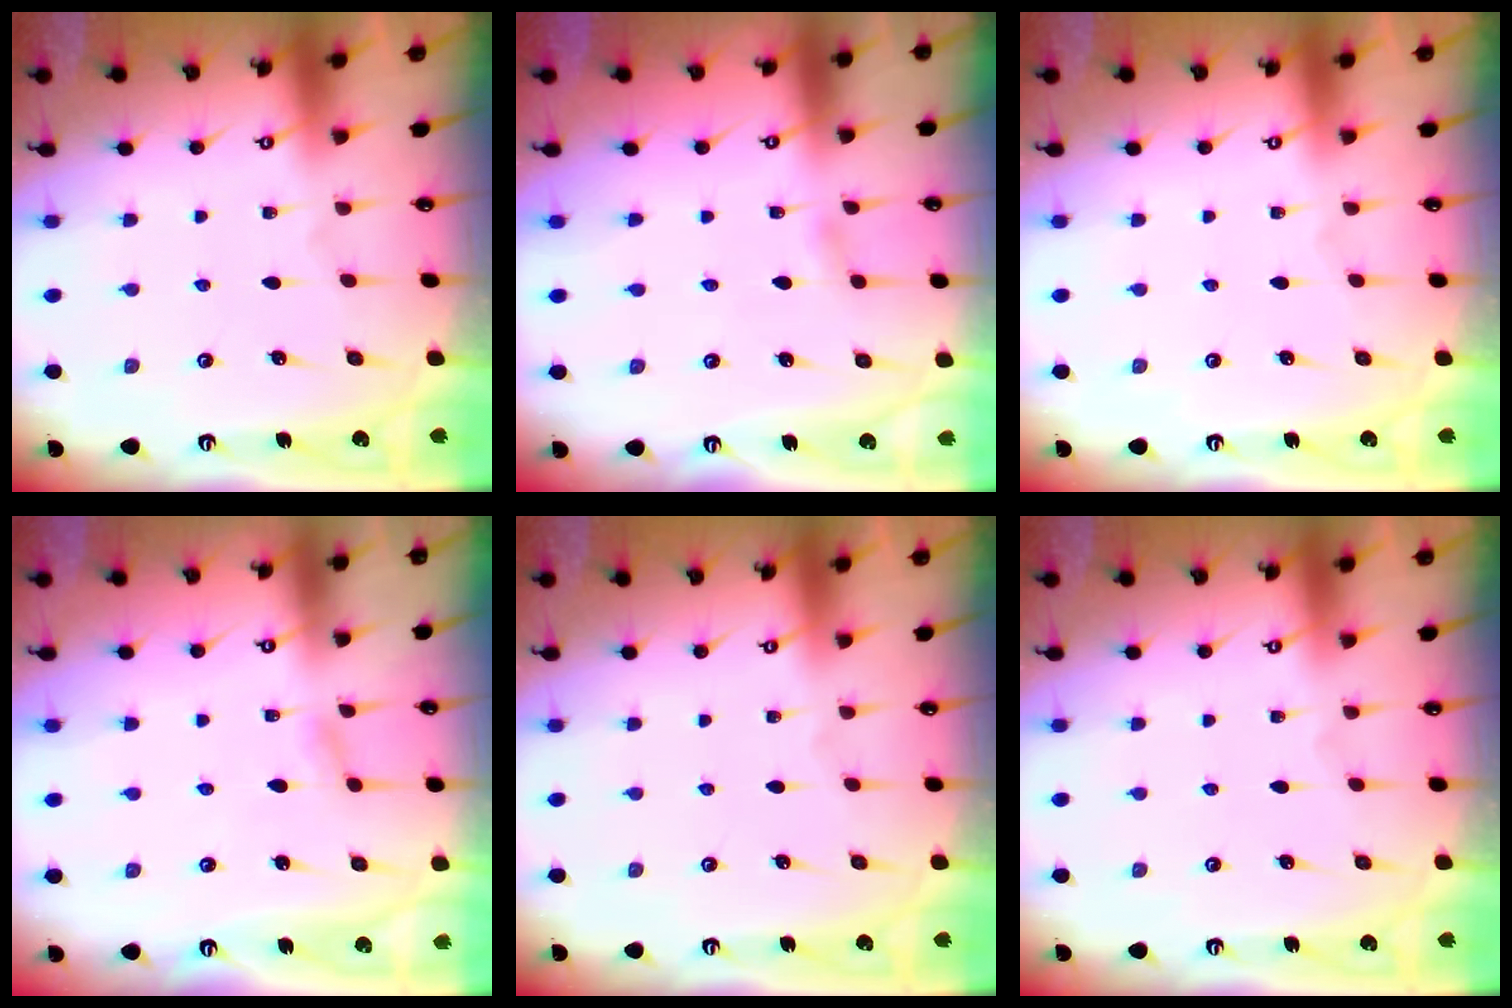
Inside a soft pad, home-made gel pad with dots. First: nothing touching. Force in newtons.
{"total": 2.6, "press": 2.6, "slide": 0.3}
{"total": 0.0}
{"total": 2.8, "press": 2.8, "slide": 0.4}
{"total": 0.0}
{"total": 0.0}